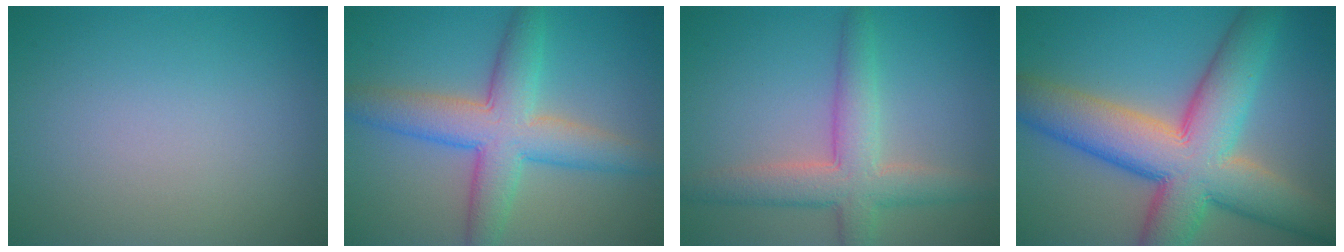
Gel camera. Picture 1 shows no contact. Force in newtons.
{"total": 6.9, "press": 6.9, "slide": 0.2}
{"total": 5.2, "press": 5.2, "slide": 0.3}
{"total": 12.3, "press": 12.3, "slide": 0.6}